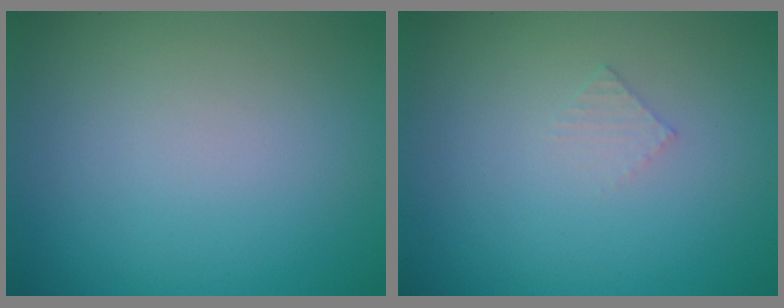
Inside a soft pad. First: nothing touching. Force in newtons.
{"total": 0.8, "press": 0.8, "slide": 0.1}